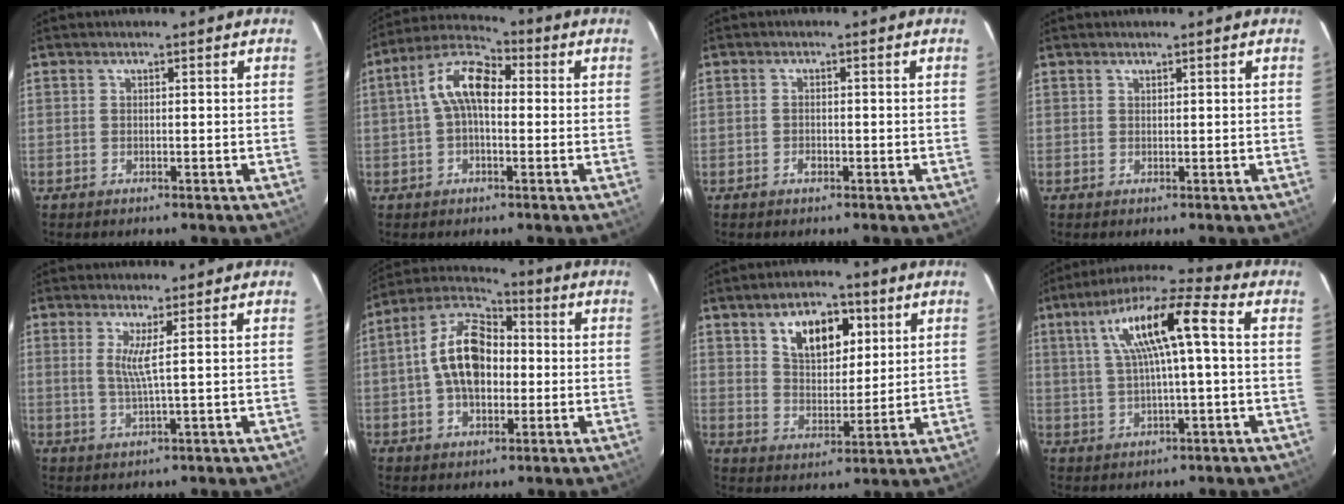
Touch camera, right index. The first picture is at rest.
{"total": 8.9, "force": [0.7, 4.5, 7.7], "torque": [-0.153, 0.031, 0.004]}
{"total": 1.4, "force": [-0.7, 0.8, 0.8], "torque": [-0.016, 0.001, -0.011]}
{"total": 0.5, "force": [0.3, -0.2, -0.4], "torque": [0.008, 0.001, 0.006]}
{"total": 3.3, "force": [1.0, -0.7, 3.0], "torque": [-0.056, -0.010, 0.016]}
{"total": 13.7, "force": [-0.3, 8.2, 10.9], "torque": [-0.208, 0.026, -0.011]}
{"total": 10.5, "force": [5.0, 6.0, 7.1], "torque": [-0.110, 0.013, 0.088]}
{"total": 12.7, "force": [2.5, 1.8, 12.4], "torque": [-0.220, 0.026, 0.044]}